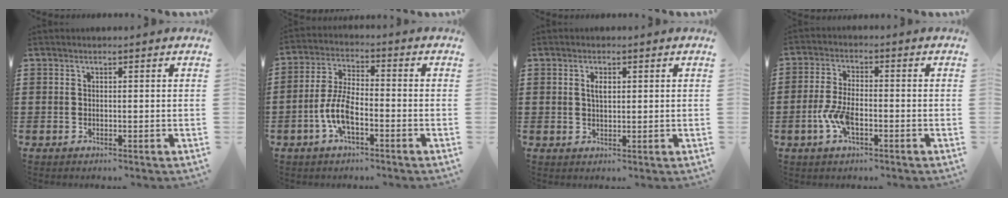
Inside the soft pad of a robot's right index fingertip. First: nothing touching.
{"total": 7.0, "force": [-2.6, 2.8, 5.9], "torque": [-0.140, -0.003, -0.056]}
{"total": 2.1, "force": [0.5, 0.9, 1.8], "torque": [-0.036, 0.006, 0.008]}
{"total": 5.6, "force": [-2.0, 2.4, 4.7], "torque": [-0.113, -0.006, -0.041]}